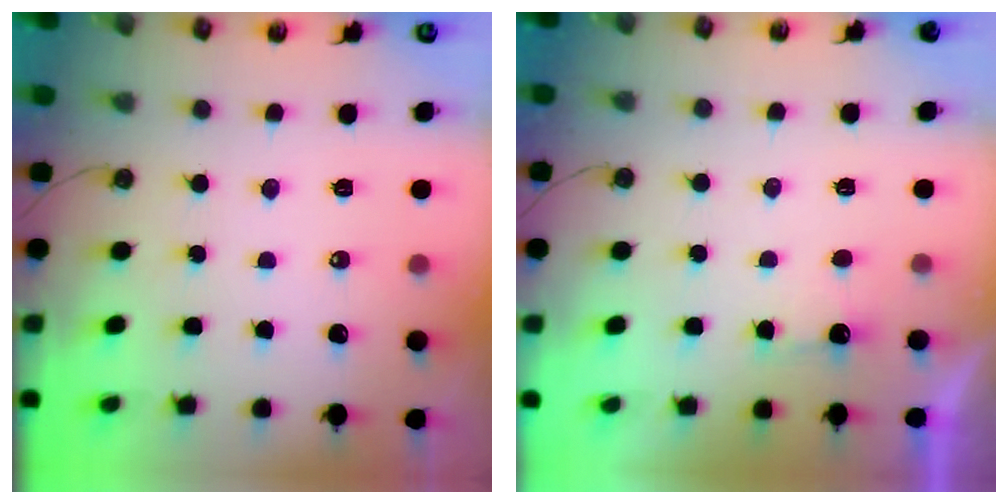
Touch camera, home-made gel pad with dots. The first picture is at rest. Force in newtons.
{"total": 1.8, "press": 1.6, "slide": 0.9}